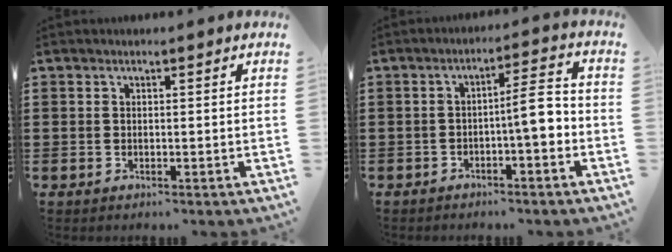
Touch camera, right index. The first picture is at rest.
{"total": 6.2, "force": [-1.6, 1.5, 5.8], "torque": [-0.085, 0.003, -0.034]}